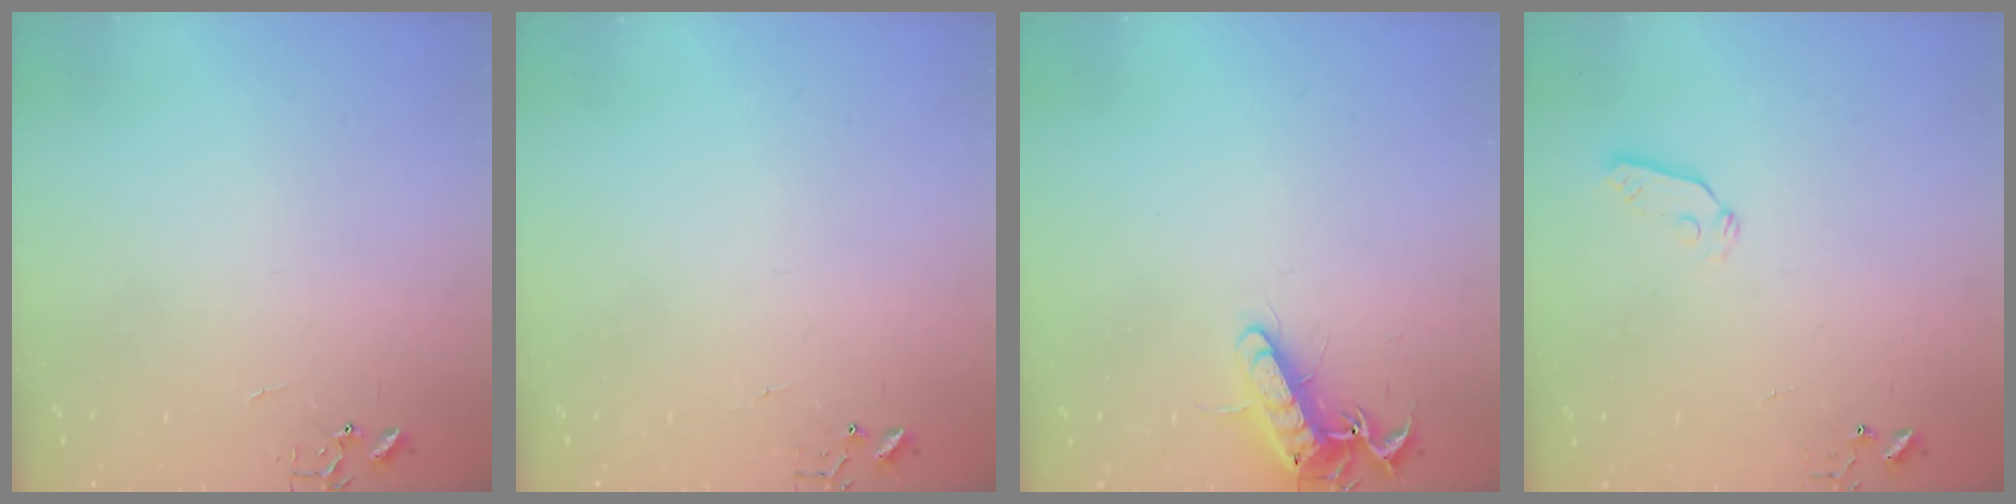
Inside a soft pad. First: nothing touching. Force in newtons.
{"total": 3.6, "press": 3.6, "slide": 0.4}
{"total": 13.6, "press": 13.6, "slide": 1.4}
{"total": 3.9, "press": 3.9, "slide": 0.6}